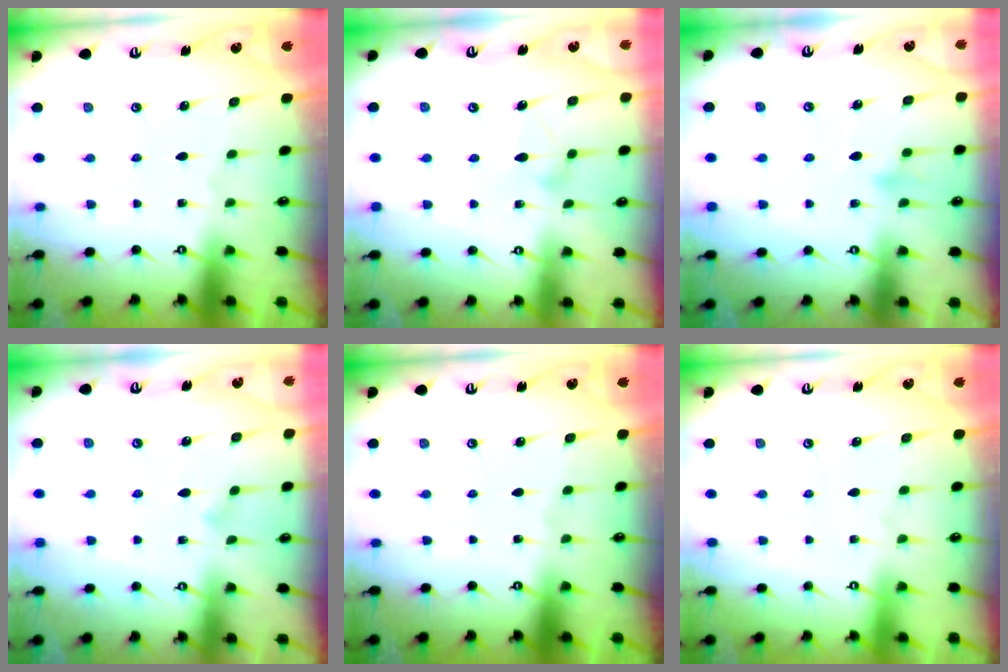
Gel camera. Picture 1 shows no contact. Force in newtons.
{"total": 10.3, "press": 10.3, "slide": 0.4}
{"total": 8.7, "press": 8.6, "slide": 0.8}
{"total": 6.8, "press": 6.8, "slide": 0.4}
{"total": 0.0}
{"total": 3.9, "press": 3.9, "slide": 0.1}